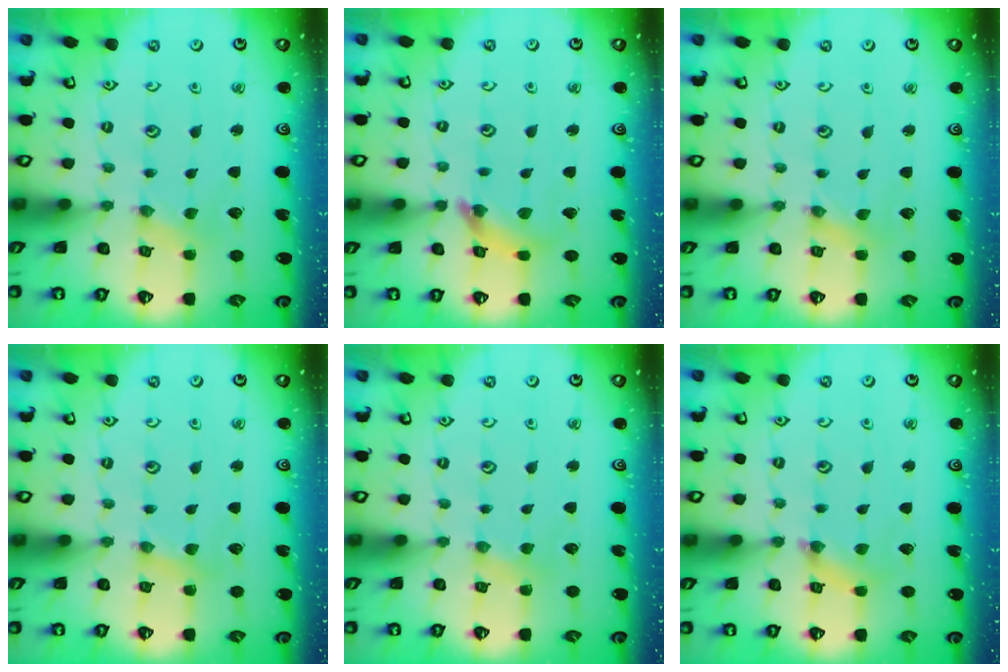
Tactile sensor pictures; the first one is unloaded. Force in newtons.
{"total": 7.1, "press": 7.1, "slide": 0.7}
{"total": 0.0}
{"total": 3.0, "press": 2.9, "slide": 0.4}
{"total": 2.9, "press": 2.9, "slide": 0.4}
{"total": 2.9, "press": 2.9, "slide": 0.3}